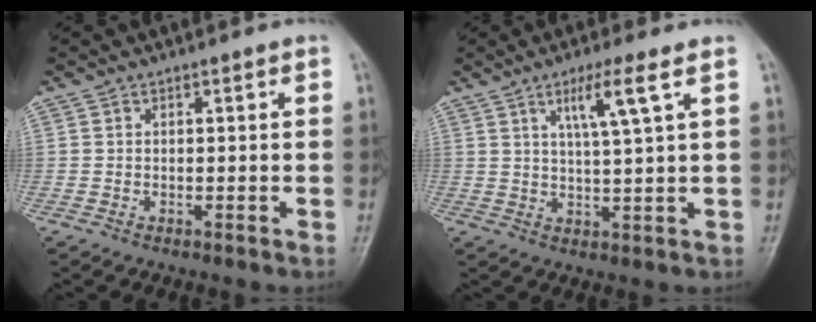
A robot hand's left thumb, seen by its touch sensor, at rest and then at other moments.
{"total": 6.6, "force": [3.1, -0.2, 5.8], "torque": [-0.113, -0.015, 0.060]}